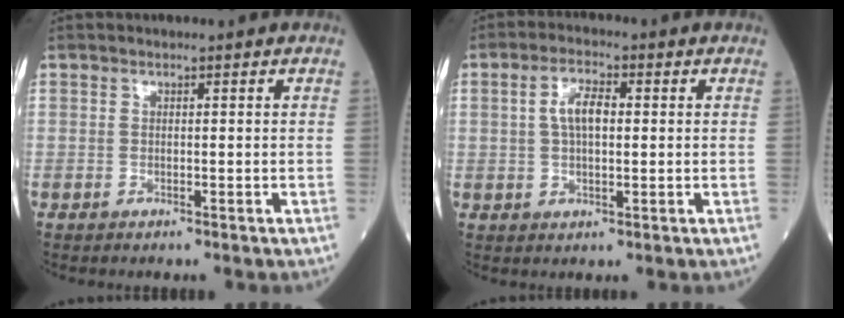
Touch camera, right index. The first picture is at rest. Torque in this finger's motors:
{"motor_torque": [0.13, 0.03, 0.13, 0.05]}